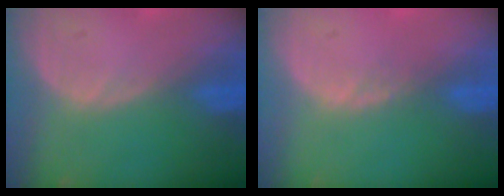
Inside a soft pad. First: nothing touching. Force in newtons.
{"total": 0.8, "press": 0.8, "slide": 0.3}